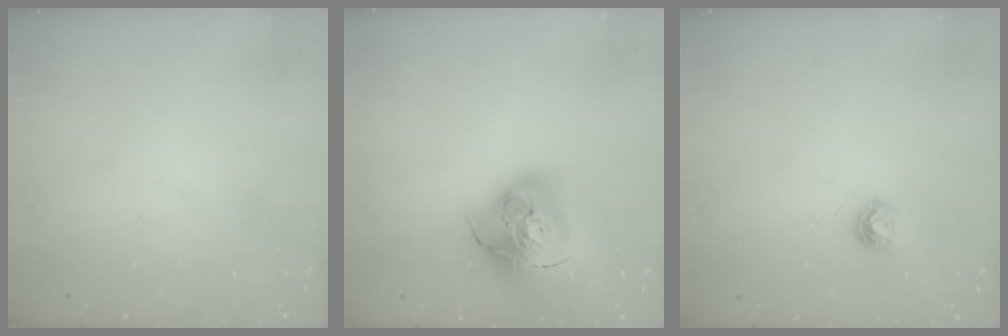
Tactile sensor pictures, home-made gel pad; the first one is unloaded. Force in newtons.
{"total": 18.7, "press": 18.6, "slide": 2.1}
{"total": 5.9, "press": 5.9, "slide": 0.5}